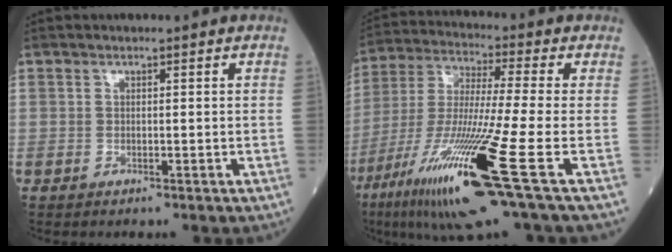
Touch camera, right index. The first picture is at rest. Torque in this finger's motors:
{"motor_torque": [1.76, -0.38, 1.06, 0.21]}